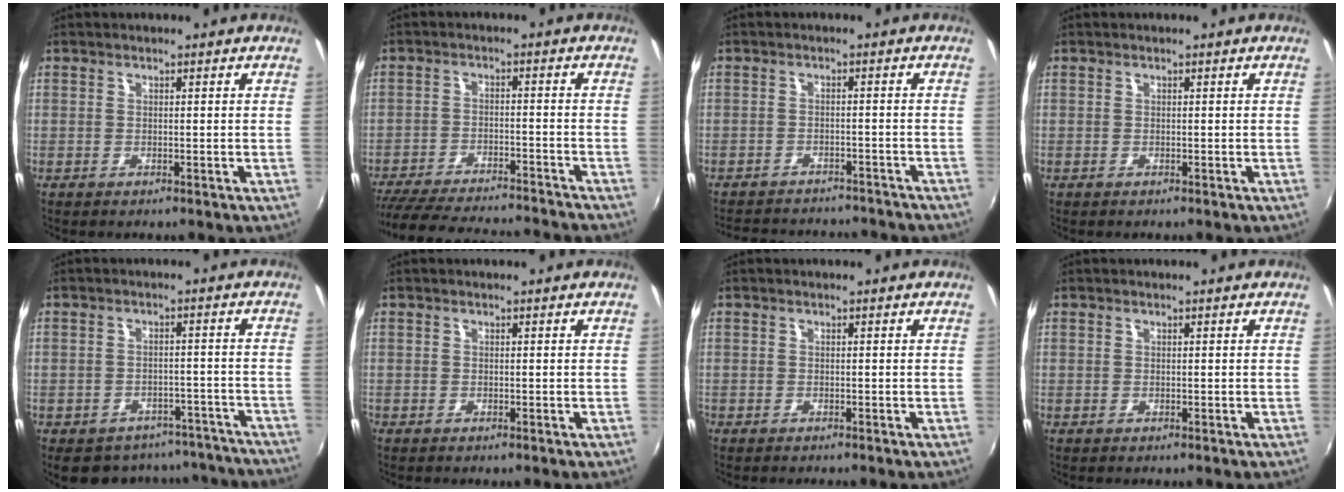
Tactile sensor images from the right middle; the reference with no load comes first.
{"total": 21.1, "force": [-19.0, 2.8, 8.7], "torque": [-0.173, -0.019, -0.276]}
{"total": 15.2, "force": [-13.4, 4.2, 5.6], "torque": [-0.116, -0.002, -0.173]}
{"total": 0.0}
{"total": 17.2, "force": [-14.7, 7.4, 5.0], "torque": [-0.096, 0.030, -0.162]}
{"total": 0.0}
{"total": 0.5, "force": [-0.5, 0.1, 0.1], "torque": [-0.001, -0.003, -0.013]}
{"total": 0.0}